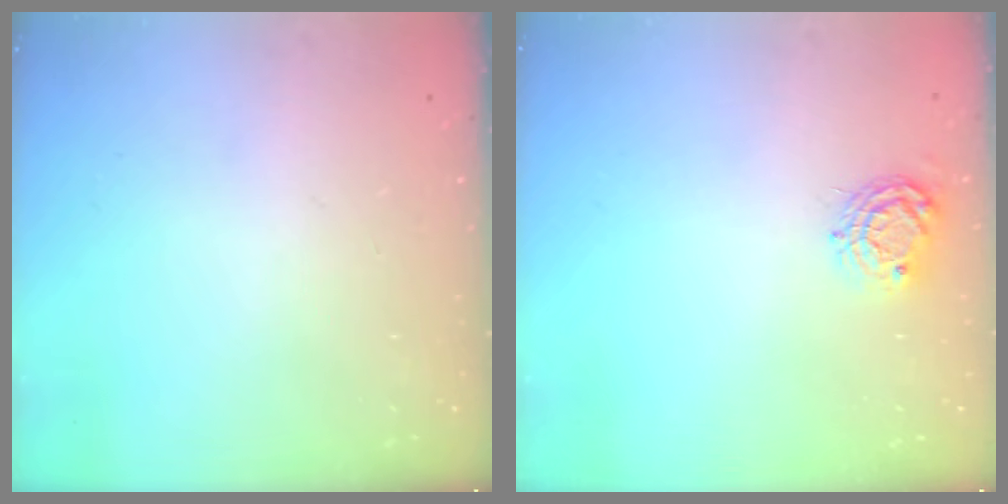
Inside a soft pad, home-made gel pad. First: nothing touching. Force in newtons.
{"total": 7.0, "press": 7.0, "slide": 0.4}